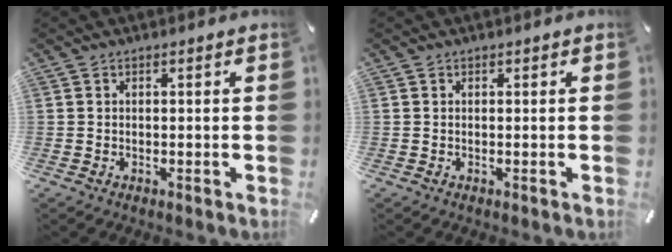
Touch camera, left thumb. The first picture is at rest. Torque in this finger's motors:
{"motor_torque": [0.00, 0.00, 0.00, 0.00, 0.00]}